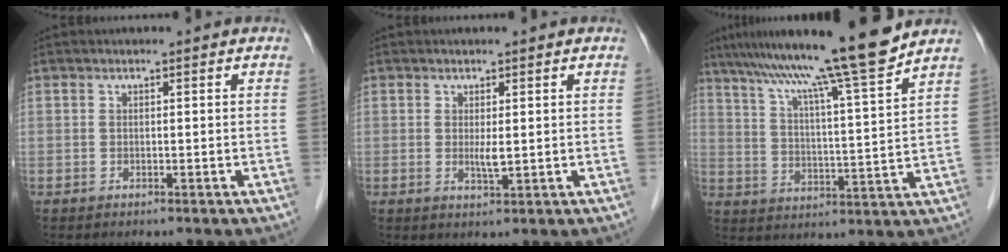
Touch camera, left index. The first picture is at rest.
{"total": 2.0, "force": [0.0, 0.2, 2.0], "torque": [-0.041, -0.010, 0.002]}
{"total": 15.3, "force": [12.8, -1.7, 8.3], "torque": [-0.137, -0.007, 0.195]}